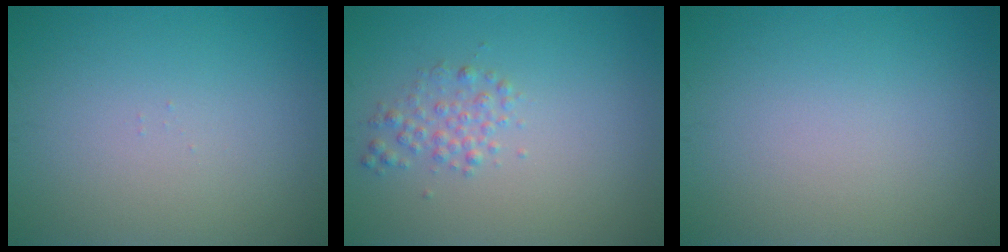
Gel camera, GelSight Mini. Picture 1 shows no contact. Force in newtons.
{"total": 1.7, "press": 1.7, "slide": 0.0}
{"total": 0.0}